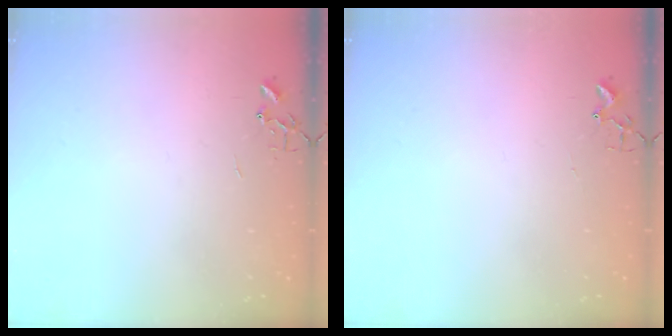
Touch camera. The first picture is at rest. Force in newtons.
{"total": 1.8, "press": 1.8, "slide": 0.2}